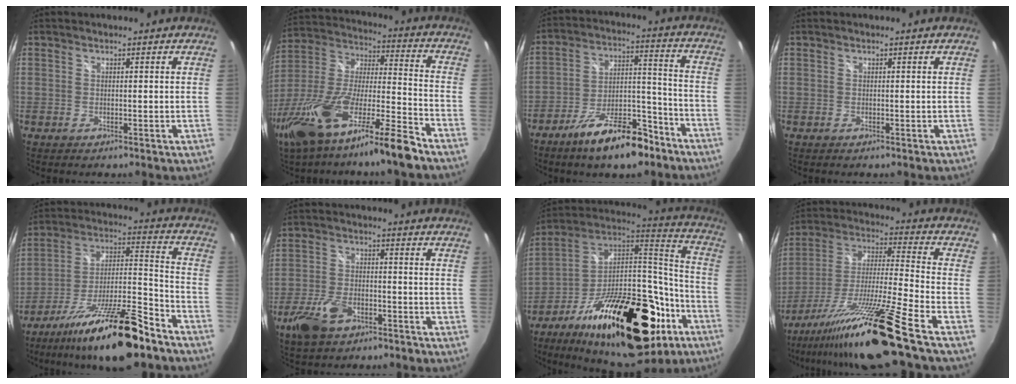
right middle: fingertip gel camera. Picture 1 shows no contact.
{"total": 22.8, "force": [-15.2, 2.4, 16.8], "torque": [-0.321, -0.042, -0.274]}
{"total": 15.1, "force": [-10.7, 5.3, 9.4], "torque": [-0.162, 0.014, -0.167]}
{"total": 0.0}
{"total": 20.8, "force": [-14.6, 3.9, 14.3], "torque": [-0.247, -0.010, -0.240]}
{"total": 8.8, "force": [-5.4, 4.6, 5.3], "torque": [-0.127, -0.005, -0.100]}
{"total": 34.4, "force": [-17.0, 15.5, 25.5], "torque": [-0.408, 0.022, -0.258]}
{"total": 20.0, "force": [-15.0, -3.1, 12.8], "torque": [-0.222, -0.048, -0.264]}